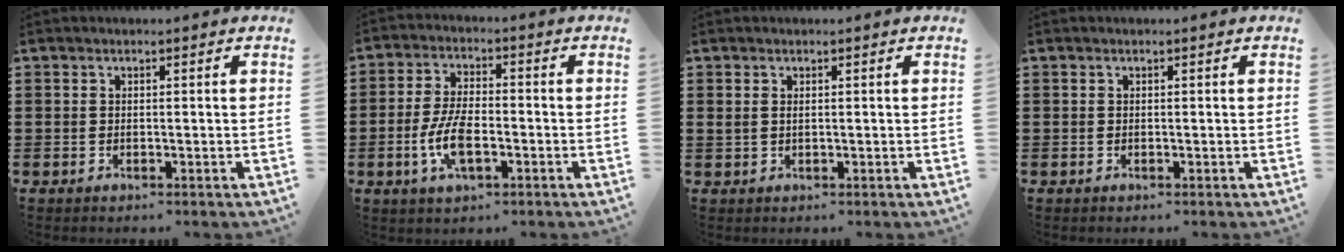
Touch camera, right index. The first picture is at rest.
{"total": 6.5, "force": [-1.8, 2.7, 5.7], "torque": [-0.129, -0.003, -0.037]}
{"total": 0.6, "force": [0.3, 0.2, 0.4], "torque": [-0.009, 0.004, 0.006]}
{"total": 0.0}